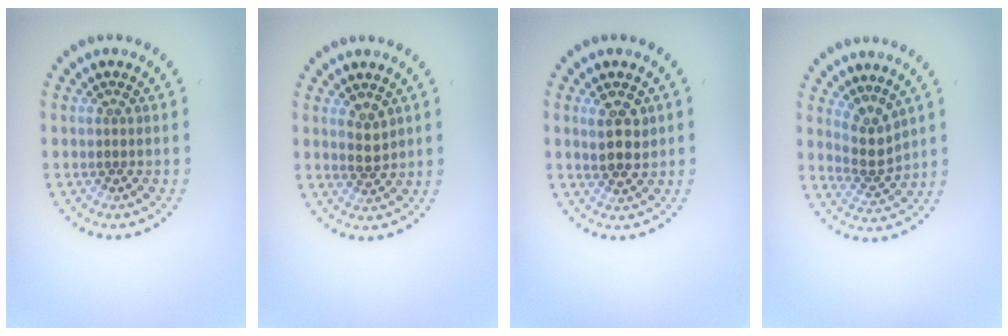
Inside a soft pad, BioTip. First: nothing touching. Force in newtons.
{"total": 1.7, "press": 1.6, "slide": 0.6}
{"total": 2.8, "press": 2.6, "slide": 1.0}
{"total": 2.8, "press": 2.0, "slide": 1.9}